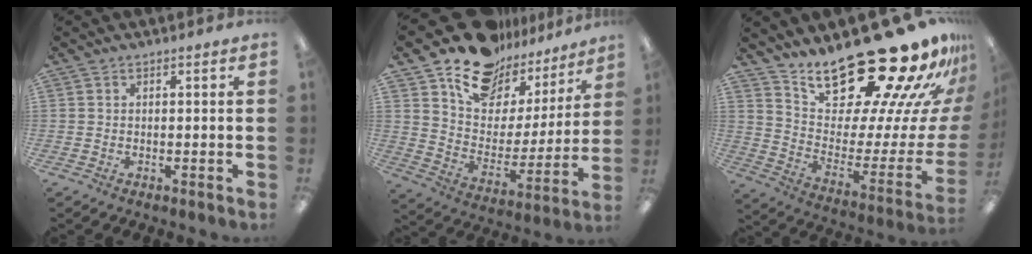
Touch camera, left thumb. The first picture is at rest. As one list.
[{"total": 16.3, "force": [13.0, 8.7, 4.5], "torque": [-0.096, -0.102, 0.232]}, {"total": 28.5, "force": [22.9, 8.5, 14.8], "torque": [-0.197, -0.182, 0.394]}]